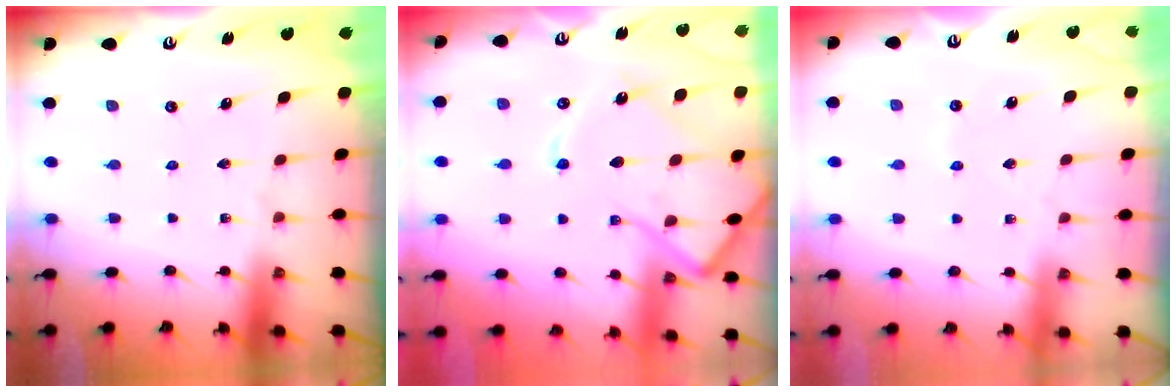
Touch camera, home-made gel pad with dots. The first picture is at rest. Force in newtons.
{"total": 14.0, "press": 14.0, "slide": 1.5}
{"total": 2.6, "press": 2.5, "slide": 0.5}